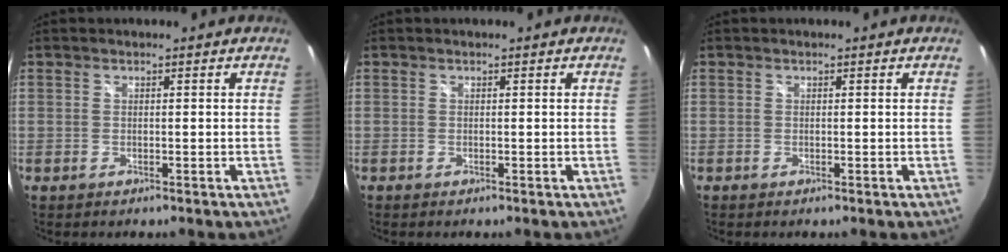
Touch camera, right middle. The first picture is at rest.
{"total": 0.0}
{"total": 0.0}